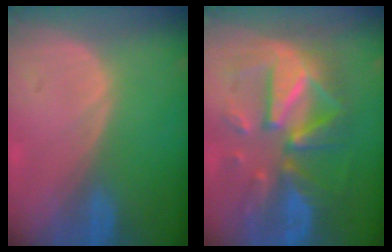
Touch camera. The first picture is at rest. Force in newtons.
{"total": 12.0, "press": 12.0, "slide": 1.2}